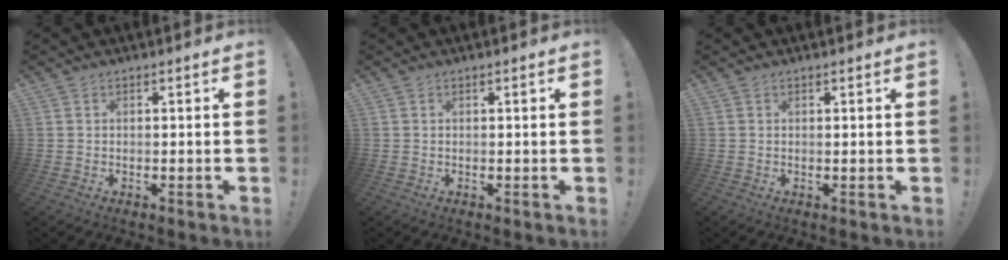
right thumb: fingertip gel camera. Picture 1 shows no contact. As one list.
[{"total": 0.0}, {"total": 0.6, "force": [0.4, -0.1, 0.4], "torque": [0.004, -0.005, 0.004]}]